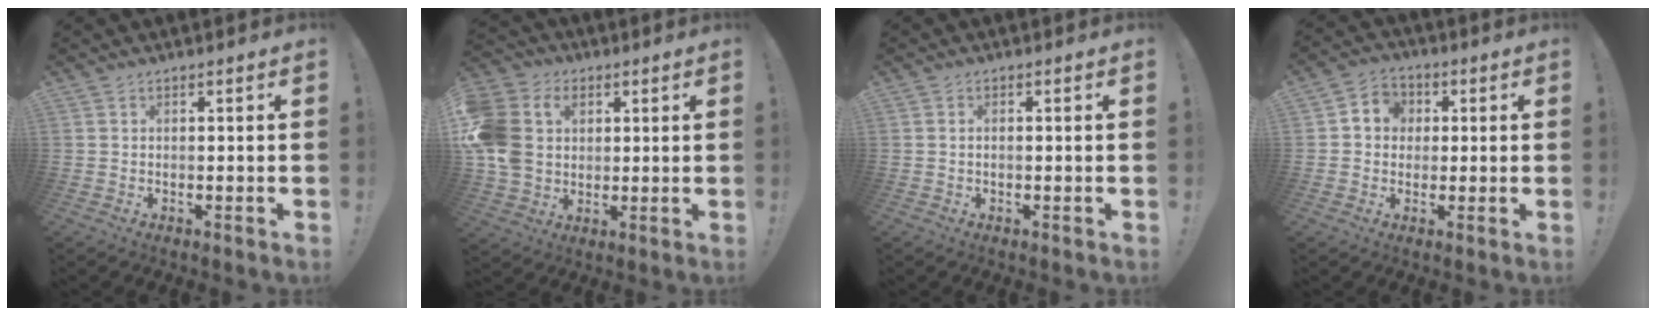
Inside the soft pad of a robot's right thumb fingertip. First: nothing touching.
{"total": 16.1, "force": [3.1, 13.3, 8.6], "torque": [-0.189, -0.006, 0.063]}
{"total": 0.8, "force": [-0.2, 0.2, 0.7], "torque": [-0.015, 0.002, -0.004]}
{"total": 6.2, "force": [0.1, 5.9, 2.0], "torque": [-0.035, 0.012, 0.006]}